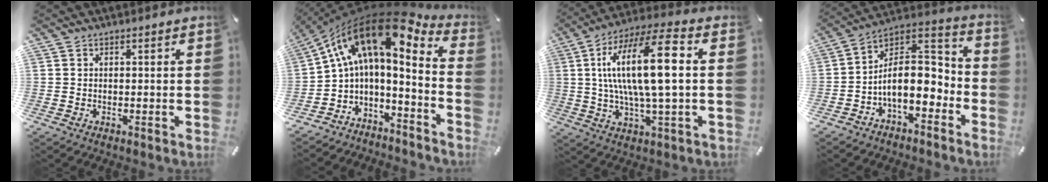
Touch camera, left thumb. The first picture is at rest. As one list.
[{"total": 13.7, "force": [5.9, 6.0, 10.9], "torque": [-0.183, -0.047, 0.091]}, {"total": 18.7, "force": [2.7, 5.1, 17.8], "torque": [-0.354, 0.000, 0.030]}, {"total": 12.6, "force": [-3.3, 7.6, 9.5], "torque": [-0.150, 0.001, -0.058]}]